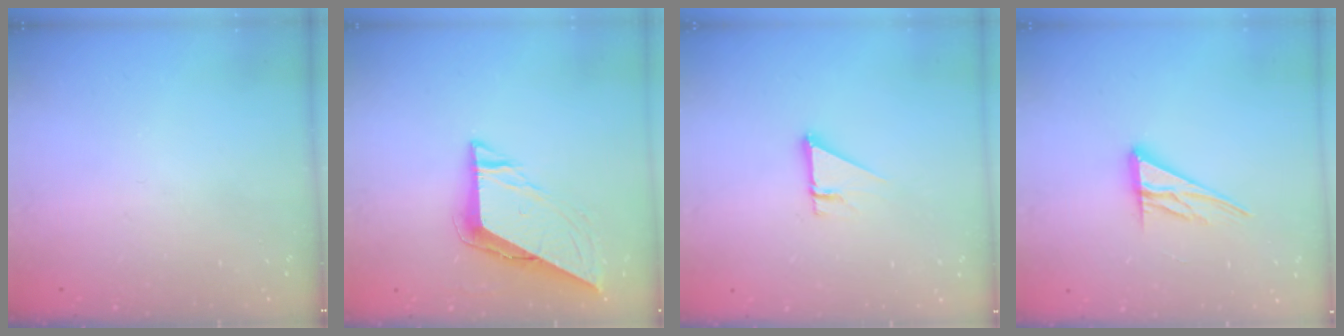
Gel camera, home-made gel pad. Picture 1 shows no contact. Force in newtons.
{"total": 7.8, "press": 7.8, "slide": 0.4}
{"total": 2.7, "press": 2.7, "slide": 0.2}
{"total": 11.6, "press": 11.5, "slide": 1.0}